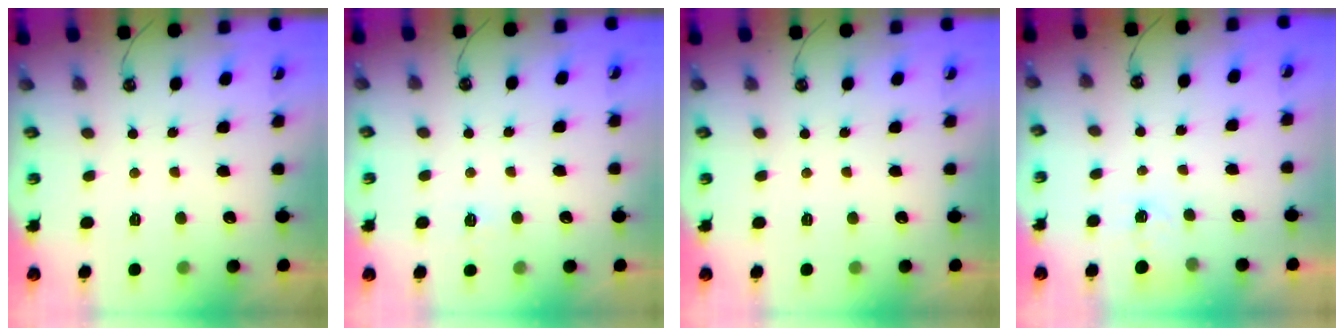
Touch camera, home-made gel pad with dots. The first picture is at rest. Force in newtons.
{"total": 2.5, "press": 2.4, "slide": 0.4}
{"total": 0.0}
{"total": 1.8, "press": 1.8, "slide": 0.3}